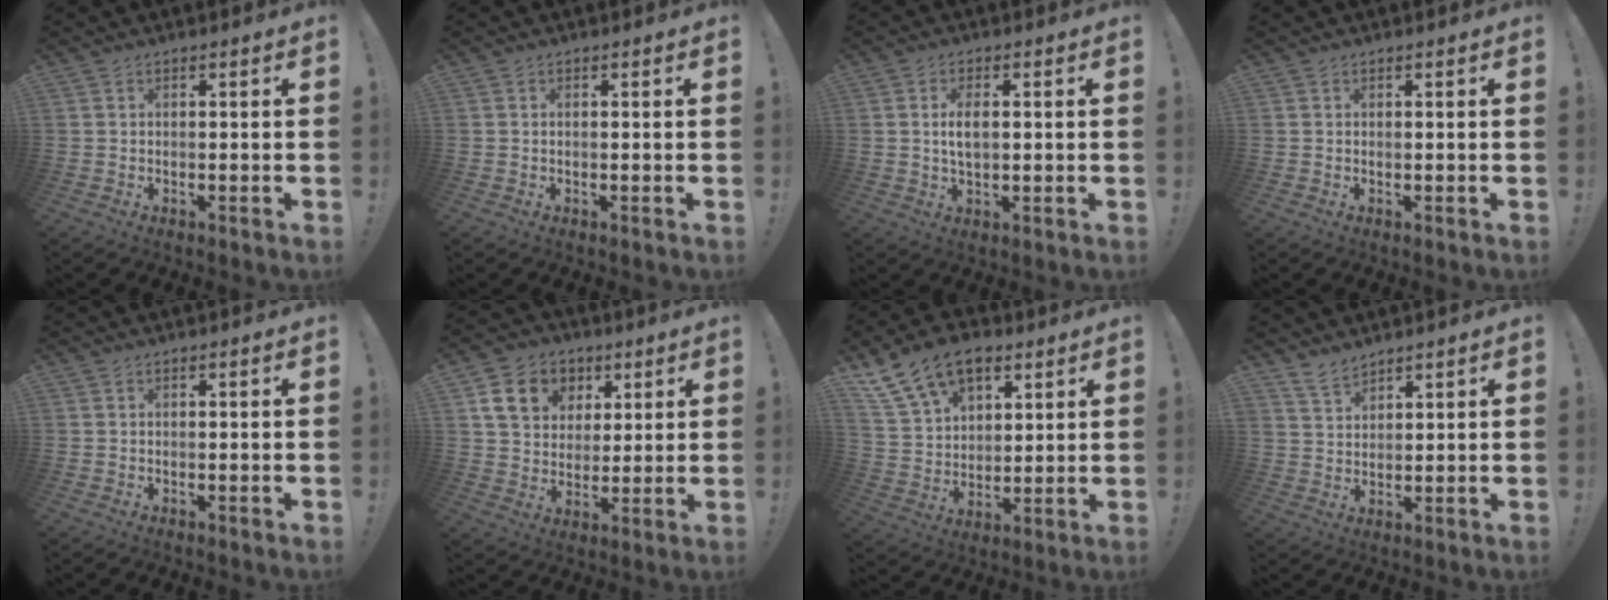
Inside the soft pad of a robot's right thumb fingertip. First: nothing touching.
{"total": 0.0}
{"total": 5.0, "force": [0.6, 2.4, 4.3], "torque": [-0.077, 0.000, 0.006]}
{"total": 0.0}
{"total": 0.0}
{"total": 13.6, "force": [5.6, 10.9, 5.8], "torque": [-0.073, -0.023, 0.113]}
{"total": 15.8, "force": [9.4, 9.9, 8.1], "torque": [-0.132, -0.053, 0.178]}
{"total": 5.2, "force": [4.7, 1.8, 1.3], "torque": [-0.024, -0.029, 0.089]}